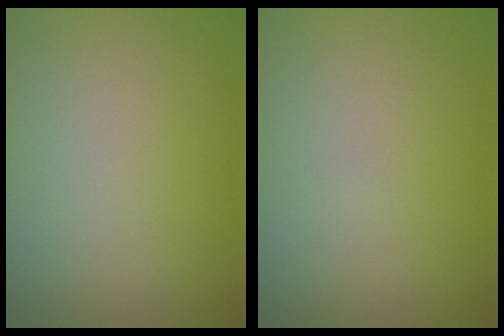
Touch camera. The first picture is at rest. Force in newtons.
{"total": 0.0}